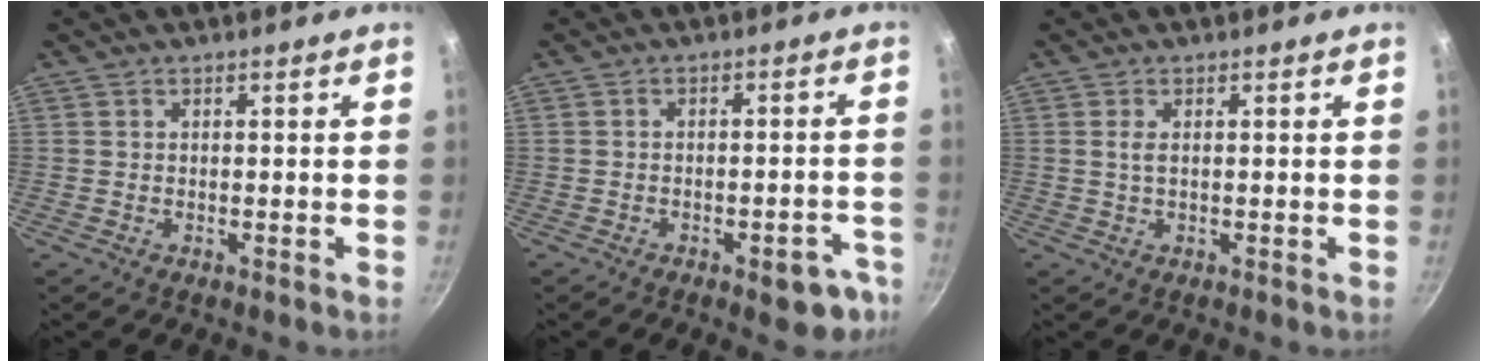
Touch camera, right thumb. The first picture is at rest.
{"total": 7.5, "force": [-4.1, 3.4, 5.2], "torque": [-0.028, 0.034, -0.040]}
{"total": 1.6, "force": [0.3, 0.7, 1.4], "torque": [-0.029, 0.000, 0.006]}